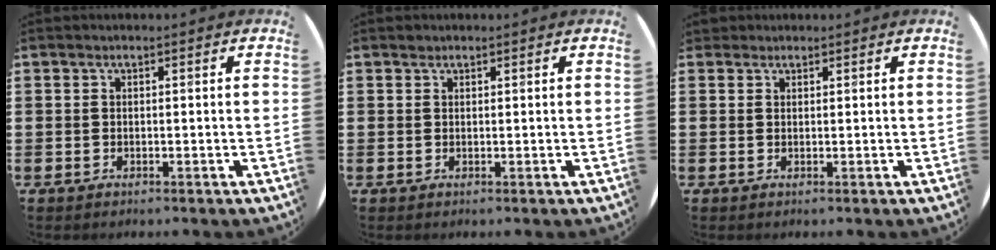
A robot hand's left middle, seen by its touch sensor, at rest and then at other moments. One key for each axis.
{"total": 0.0}
{"total": 0.9, "fx": 0.8, "fy": 0.4, "fz": 0.0, "tx": -0.001, "ty": 0.004, "tz": 0.017}